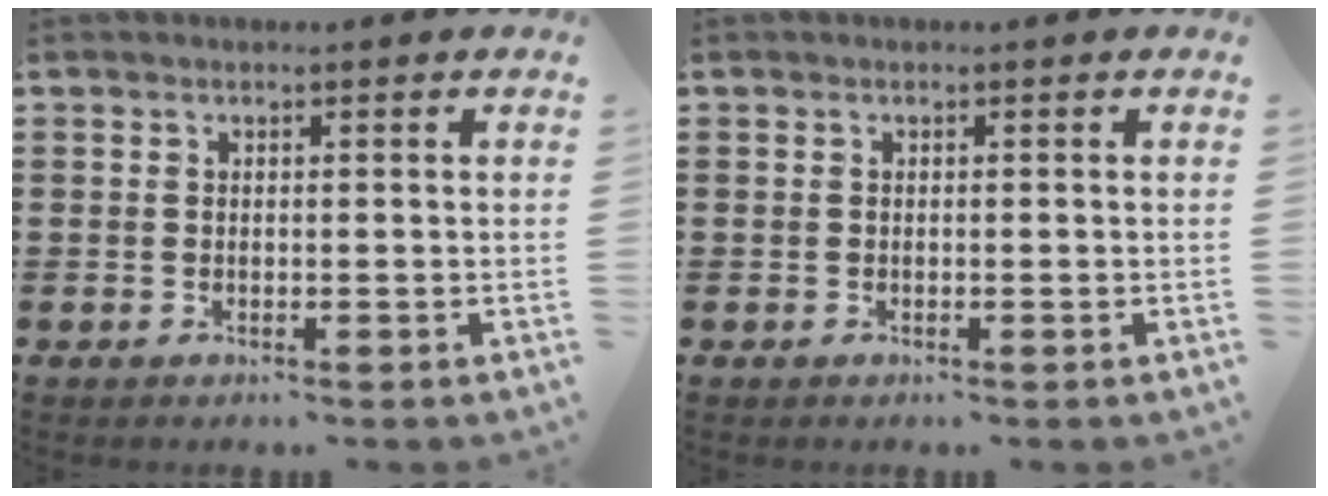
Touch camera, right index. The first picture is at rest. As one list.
[{"total": 0.0}]